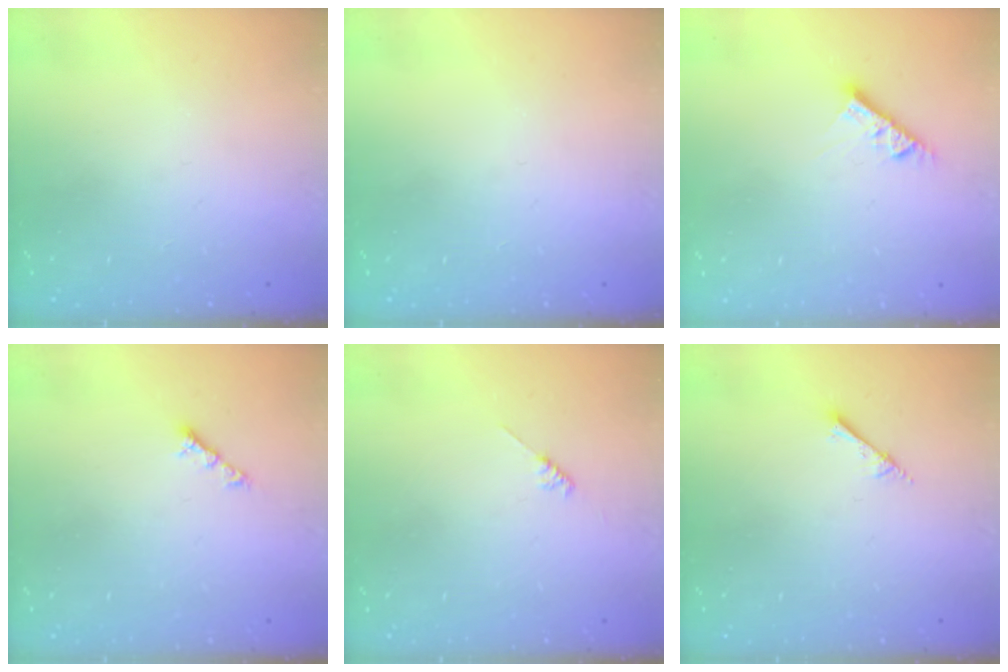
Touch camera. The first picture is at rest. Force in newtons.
{"total": 0.0}
{"total": 7.7, "press": 7.7, "slide": 0.3}
{"total": 4.1, "press": 4.1, "slide": 0.5}
{"total": 1.8, "press": 1.7, "slide": 0.3}
{"total": 2.5, "press": 2.5, "slide": 0.2}